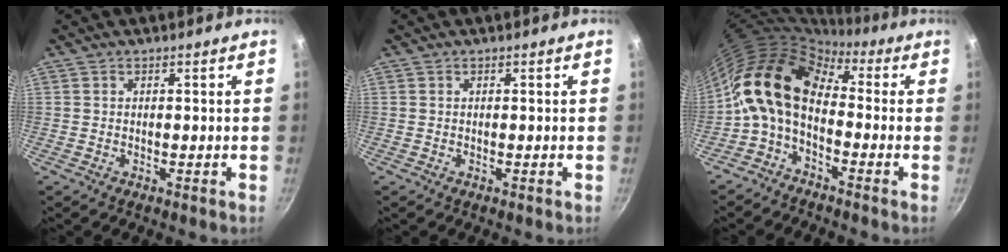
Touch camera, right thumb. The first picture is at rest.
{"total": 0.0}
{"total": 13.4, "force": [-0.8, 8.7, 10.2], "torque": [-0.179, 0.036, -0.037]}